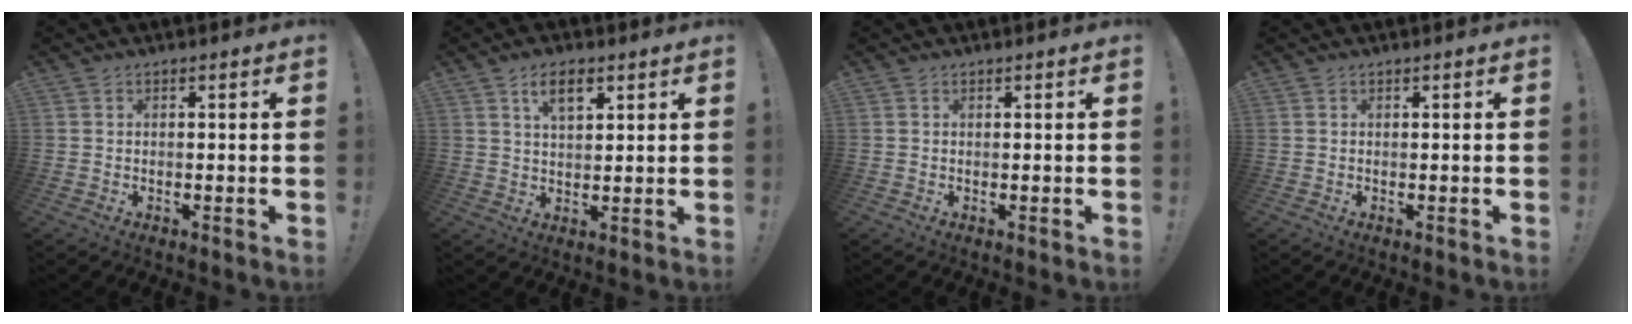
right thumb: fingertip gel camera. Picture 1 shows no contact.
{"total": 6.7, "force": [3.7, 3.1, 4.7], "torque": [-0.070, -0.007, 0.061]}
{"total": 0.0}
{"total": 0.0}